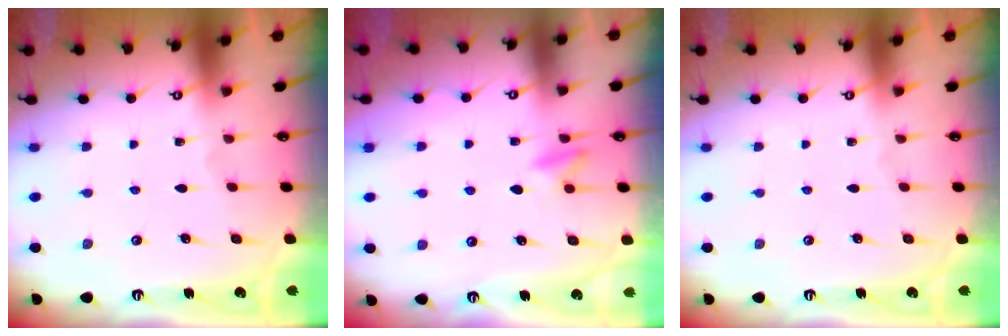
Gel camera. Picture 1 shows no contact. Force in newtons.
{"total": 4.9, "press": 4.8, "slide": 0.6}
{"total": 0.0}